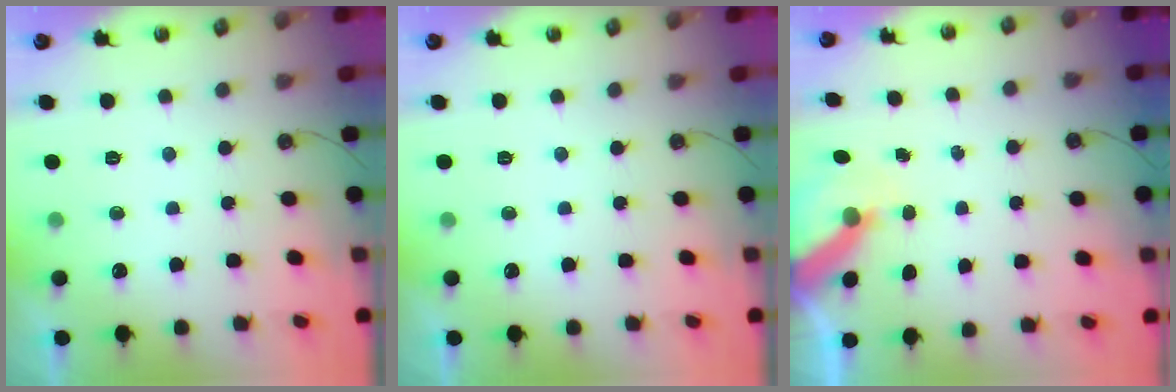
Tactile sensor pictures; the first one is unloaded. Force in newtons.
{"total": 0.0}
{"total": 6.7, "press": 6.7, "slide": 0.5}